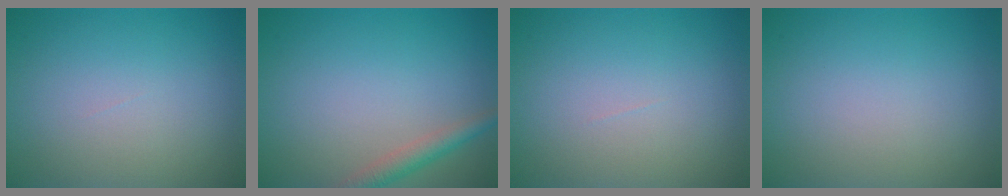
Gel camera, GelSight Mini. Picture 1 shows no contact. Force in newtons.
{"total": 2.4, "press": 2.4, "slide": 0.1}
{"total": 0.0}
{"total": 0.0}